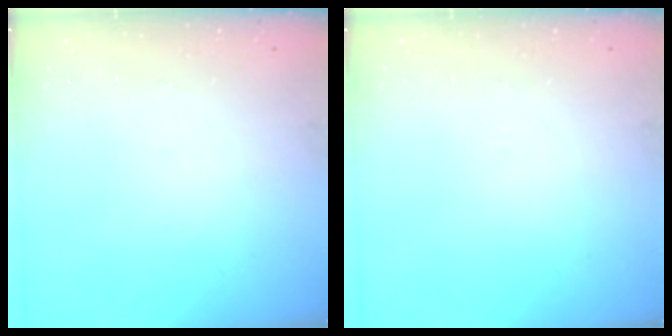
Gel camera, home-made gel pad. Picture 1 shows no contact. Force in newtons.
{"total": 0.0}